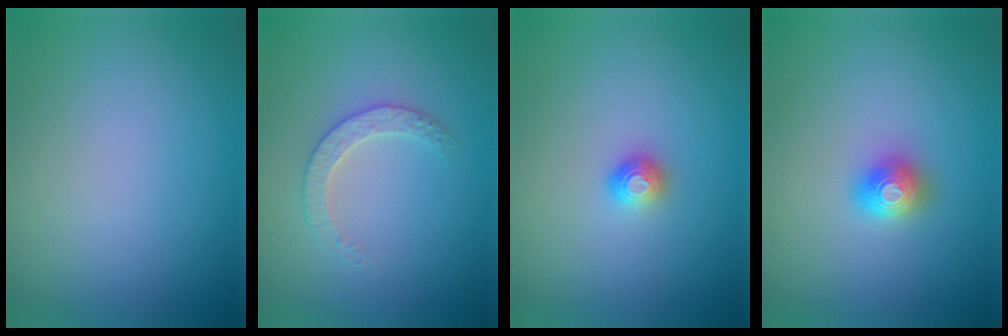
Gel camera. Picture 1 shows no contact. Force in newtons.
{"total": 2.5, "press": 2.4, "slide": 0.7}
{"total": 1.3, "press": 1.2, "slide": 0.7}
{"total": 2.0, "press": 2.0, "slide": 0.1}